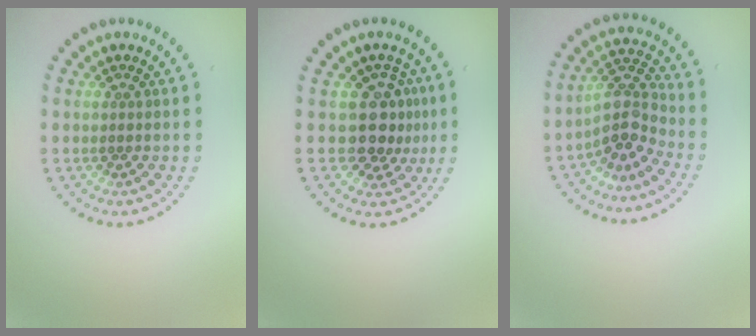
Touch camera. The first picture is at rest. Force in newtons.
{"total": 3.4, "press": 2.8, "slide": 2.0}
{"total": 3.6, "press": 2.7, "slide": 2.4}